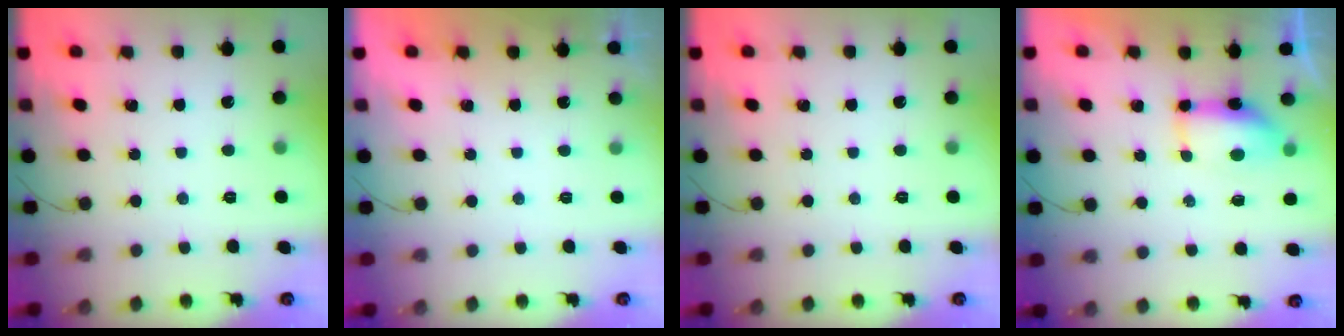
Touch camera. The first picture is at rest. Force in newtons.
{"total": 1.9, "press": 0.1, "slide": 1.9}
{"total": 0.0}
{"total": 9.0, "press": 8.1, "slide": 3.9}